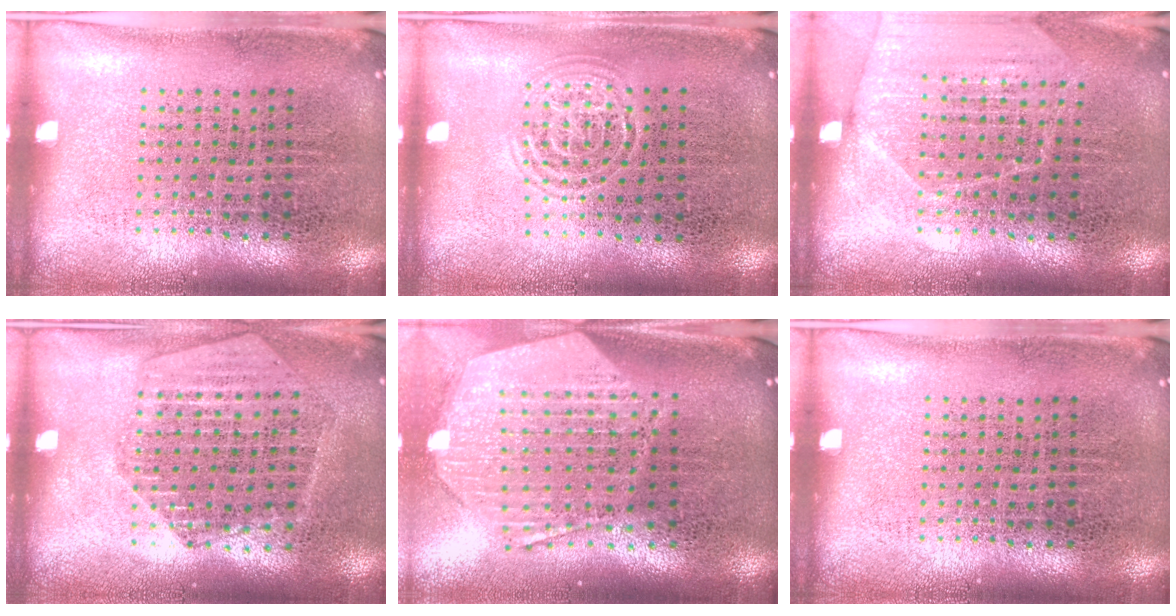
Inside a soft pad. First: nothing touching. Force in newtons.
{"total": 1.5, "press": 1.5, "slide": 0.1}
{"total": 1.6, "press": 1.5, "slide": 0.3}
{"total": 1.7, "press": 1.6, "slide": 0.3}
{"total": 3.0, "press": 2.4, "slide": 1.8}
{"total": 0.0}